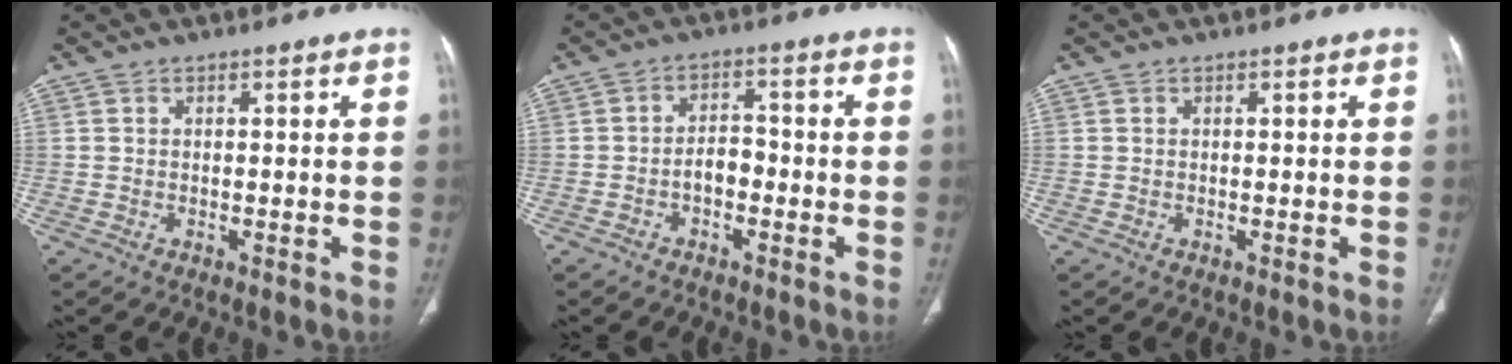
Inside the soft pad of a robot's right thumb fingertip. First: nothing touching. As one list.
[{"total": 3.7, "force": [-1.6, 2.6, 2.2], "torque": [-0.024, 0.023, -0.032]}, {"total": 0.0}]